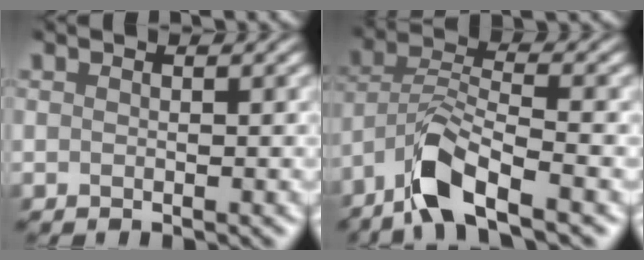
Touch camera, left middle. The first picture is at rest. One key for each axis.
{"total": 6.7, "fx": -4.6, "fy": 1.8, "fz": 4.4, "tx": -0.085, "ty": 0.009, "tz": -0.091}